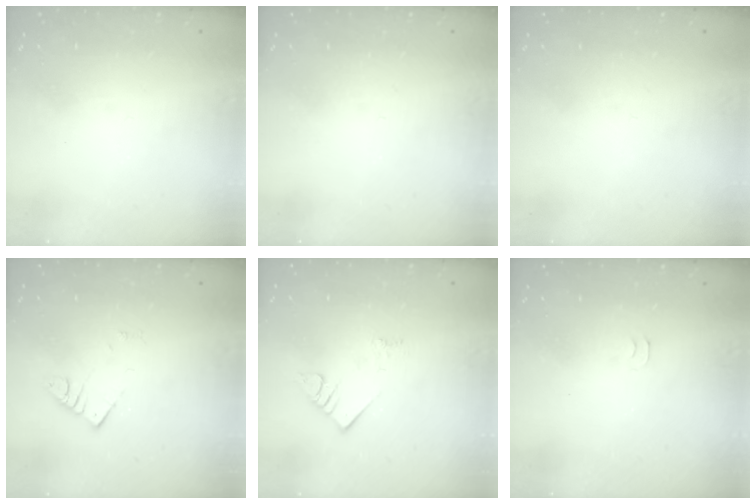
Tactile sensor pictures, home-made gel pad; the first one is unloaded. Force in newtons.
{"total": 0.0}
{"total": 0.0}
{"total": 2.6, "press": 2.6, "slide": 0.1}
{"total": 4.0, "press": 3.9, "slide": 0.3}
{"total": 4.0, "press": 4.0, "slide": 0.6}